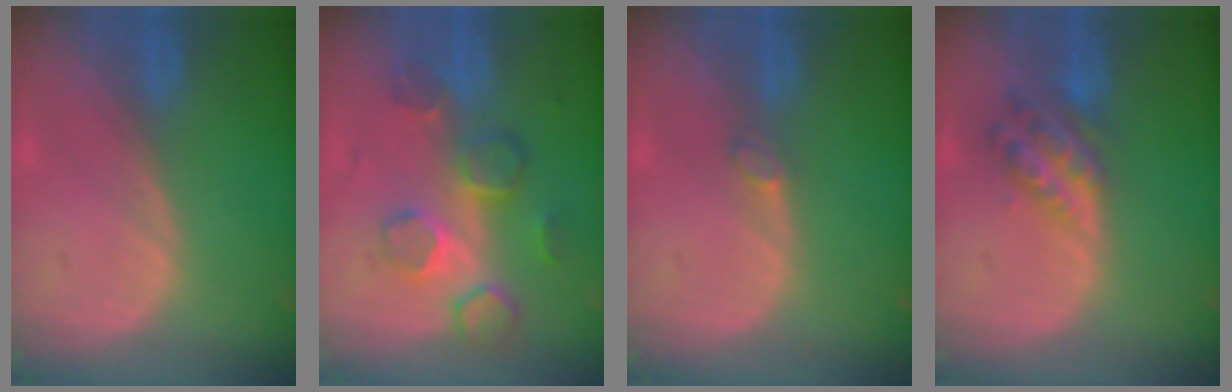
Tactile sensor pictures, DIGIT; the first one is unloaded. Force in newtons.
{"total": 8.6, "press": 7.6, "slide": 4.0}
{"total": 1.2, "press": 1.1, "slide": 0.2}
{"total": 6.1, "press": 5.4, "slide": 2.9}